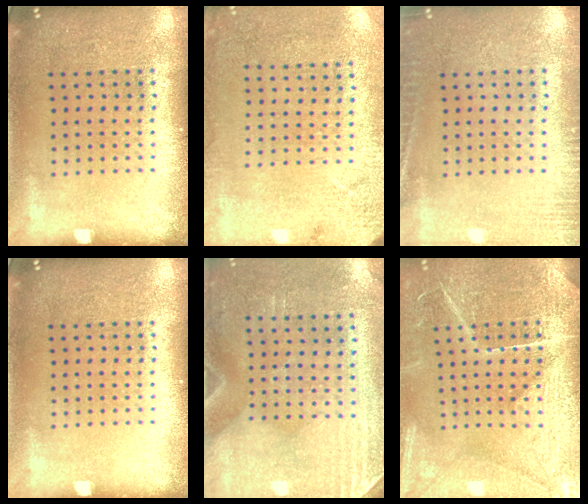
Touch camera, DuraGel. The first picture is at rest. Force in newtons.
{"total": 2.7, "press": 2.2, "slide": 1.5}
{"total": 2.4, "press": 2.4, "slide": 0.4}
{"total": 0.0}
{"total": 3.0, "press": 2.6, "slide": 1.5}
{"total": 3.8, "press": 3.6, "slide": 1.1}